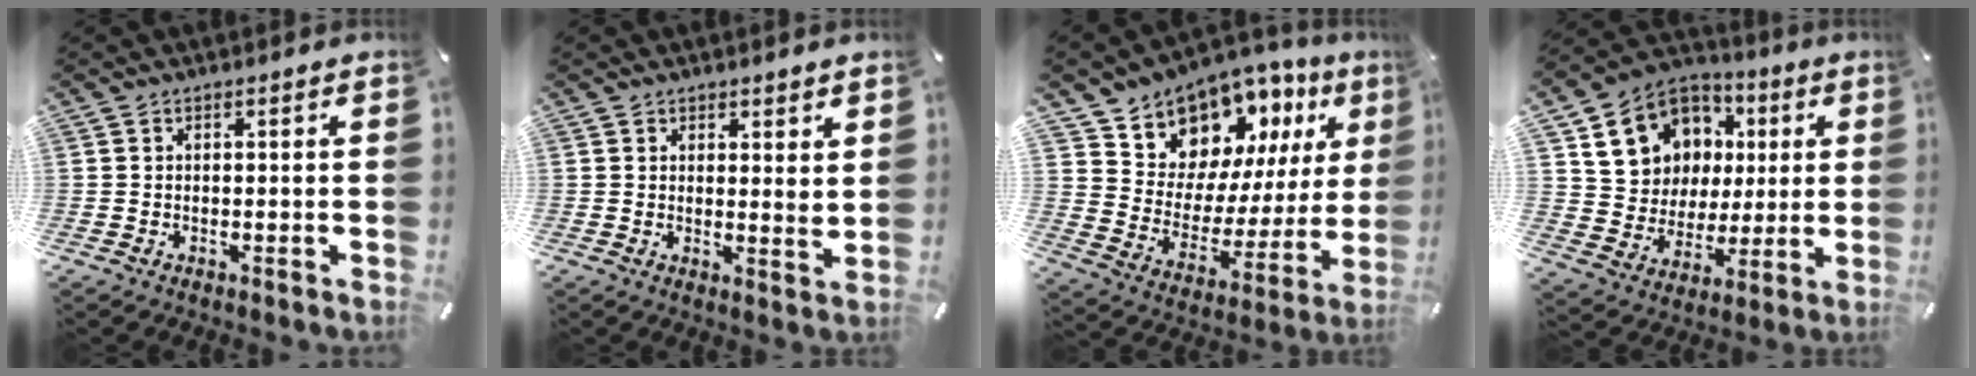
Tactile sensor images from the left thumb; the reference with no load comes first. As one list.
[{"total": 3.0, "force": [2.4, 1.5, 0.9], "torque": [-0.006, -0.014, 0.042]}, {"total": 11.6, "force": [9.6, 6.5, 0.2], "torque": [-0.020, -0.117, 0.175]}, {"total": 14.2, "force": [4.9, 12.7, 3.8], "torque": [-0.075, -0.024, 0.110]}]